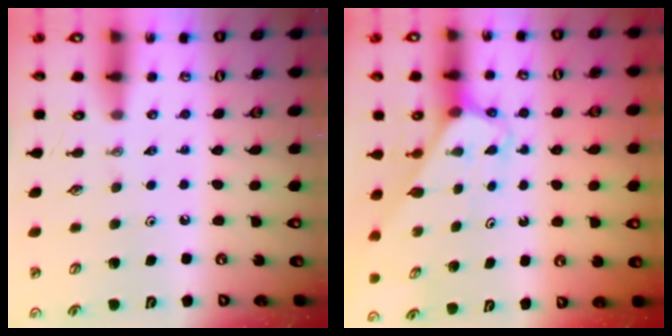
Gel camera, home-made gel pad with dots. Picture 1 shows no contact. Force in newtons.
{"total": 3.1, "press": 3.1, "slide": 0.2}